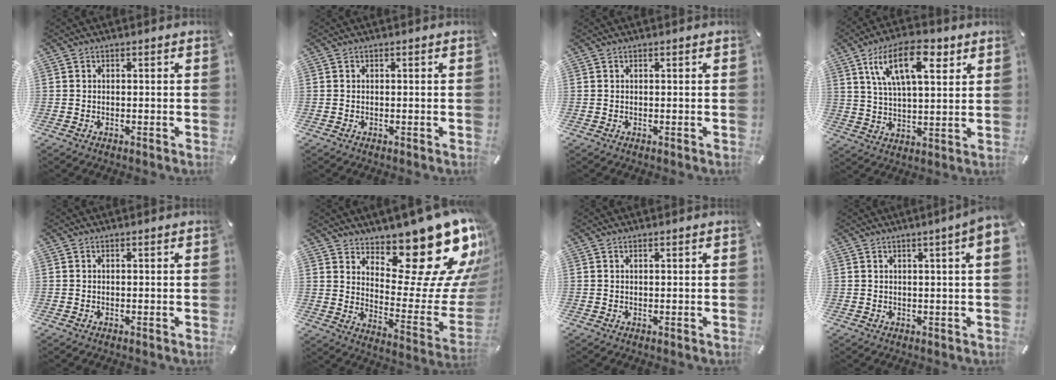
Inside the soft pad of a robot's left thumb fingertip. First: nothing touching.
{"total": 0.0}
{"total": 0.0}
{"total": 15.4, "force": [7.5, 7.0, 11.5], "torque": [-0.210, -0.010, 0.124]}
{"total": 0.0}
{"total": 23.6, "force": [16.0, 9.6, 14.4], "torque": [-0.153, -0.133, 0.258]}
{"total": 0.5, "force": [0.3, 0.0, 0.4], "torque": [-0.008, 0.000, 0.005]}
{"total": 4.8, "force": [1.8, 0.1, 4.4], "torque": [-0.076, -0.004, 0.028]}